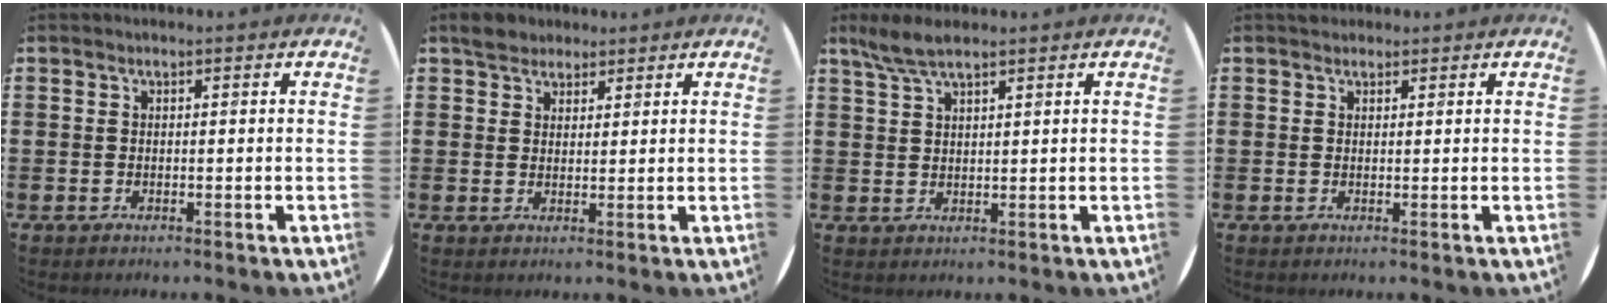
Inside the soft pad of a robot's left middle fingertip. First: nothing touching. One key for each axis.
{"total": 2.9, "fx": 2.5, "fy": 1.4, "fz": 0.2, "tx": -0.003, "ty": 0.005, "tz": 0.049}
{"total": 4.1, "fx": 3.2, "fy": 0.9, "fz": 2.4, "tx": -0.054, "ty": 0.002, "tz": 0.059}
{"total": 0.9, "fx": 0.8, "fy": 0.4, "fz": -0.1, "tx": 0.000, "ty": 0.002, "tz": 0.017}